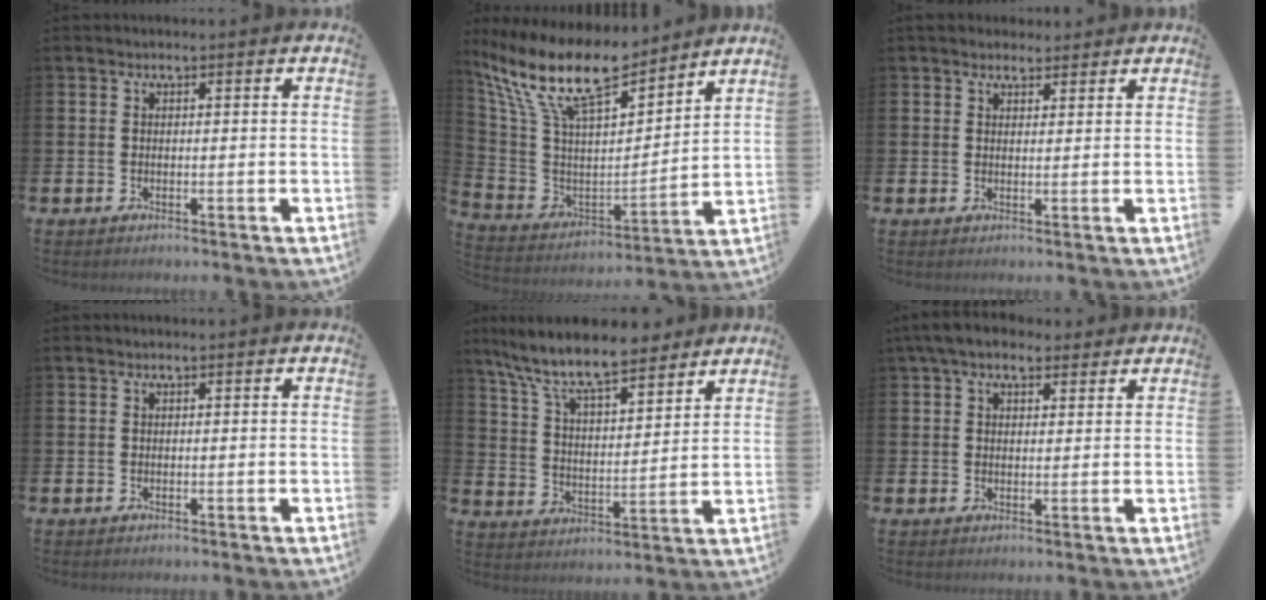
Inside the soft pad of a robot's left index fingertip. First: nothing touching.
{"total": 14.2, "force": [11.9, 3.8, 6.8], "torque": [-0.182, -0.065, 0.213]}
{"total": 3.0, "force": [2.7, 1.2, 0.2], "torque": [0.009, -0.011, 0.047]}
{"total": 0.0}
{"total": 10.2, "force": [9.0, 2.4, 4.1], "torque": [-0.112, -0.051, 0.158]}
{"total": 4.9, "force": [4.0, 2.2, 1.9], "torque": [-0.041, -0.006, 0.071]}